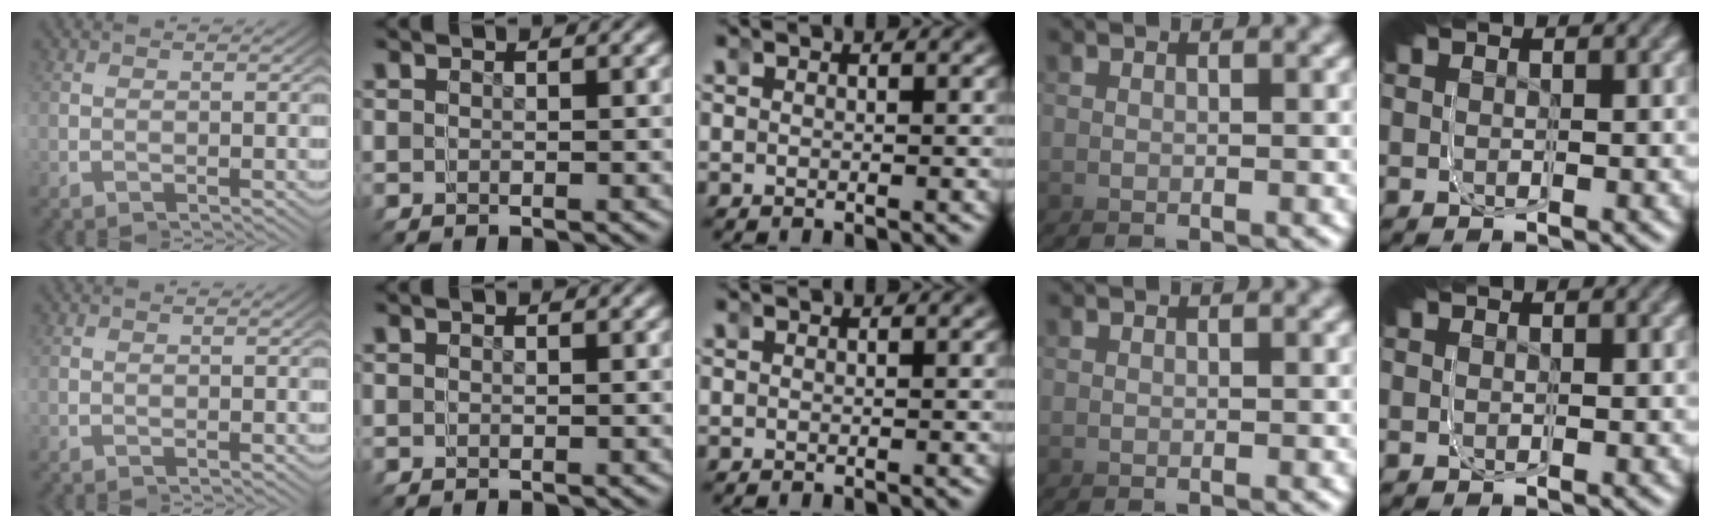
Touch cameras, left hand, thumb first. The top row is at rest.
{}